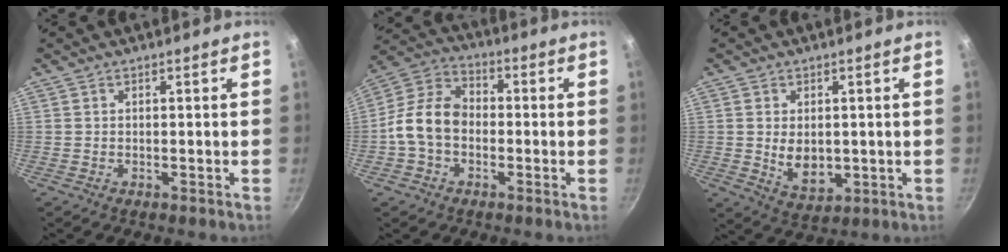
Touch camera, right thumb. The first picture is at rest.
{"total": 10.8, "force": [-1.9, 7.8, 7.2], "torque": [-0.114, 0.035, -0.057]}
{"total": 6.9, "force": [0.1, 4.6, 5.1], "torque": [-0.073, -0.014, 0.014]}